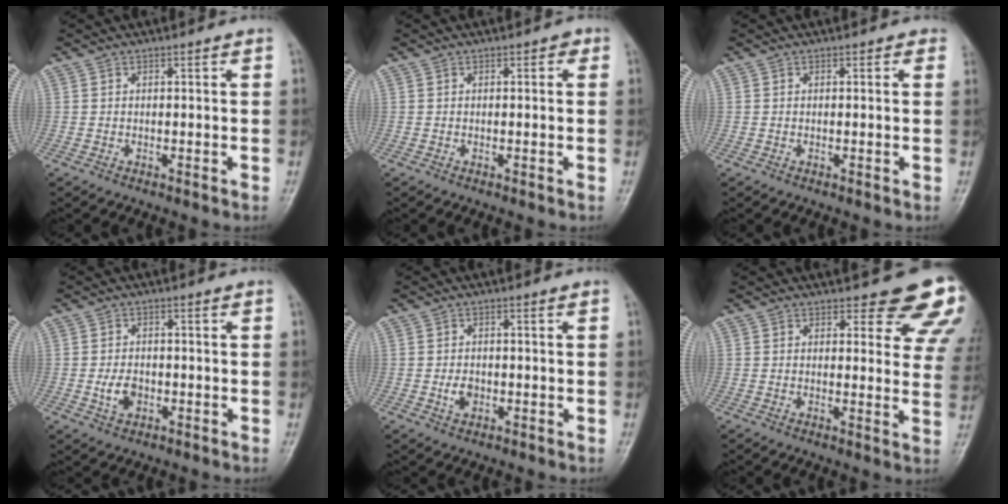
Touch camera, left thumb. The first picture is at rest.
{"total": 0.7, "force": [0.1, 0.5, 0.5], "torque": [0.007, 0.004, -0.003]}
{"total": 0.8, "force": [0.6, 0.5, 0.2], "torque": [0.005, -0.002, -0.003]}
{"total": 3.5, "force": [-0.8, 2.3, 2.4], "torque": [-0.037, 0.002, -0.009]}
{"total": 2.3, "force": [-0.5, 1.6, 1.6], "torque": [-0.020, 0.002, -0.002]}
{"total": 11.4, "force": [9.7, 4.1, 4.4], "torque": [0.000, -0.061, 0.085]}